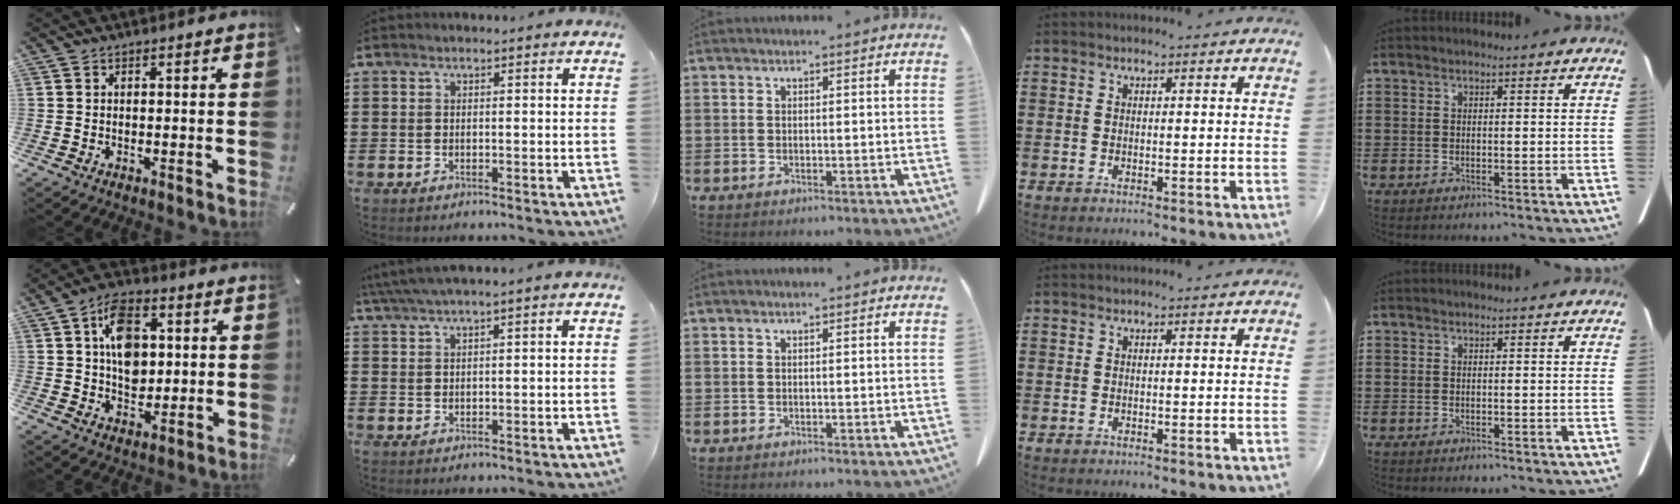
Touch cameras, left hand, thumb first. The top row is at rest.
{"thumb": {"total": 11.7, "force": [2.3, 8.6, 7.5], "torque": [-0.114, 0.011, 0.046]}, "index": {"total": 2.3, "force": [1.5, -0.2, 1.8], "torque": [-0.036, 0.001, 0.028]}}